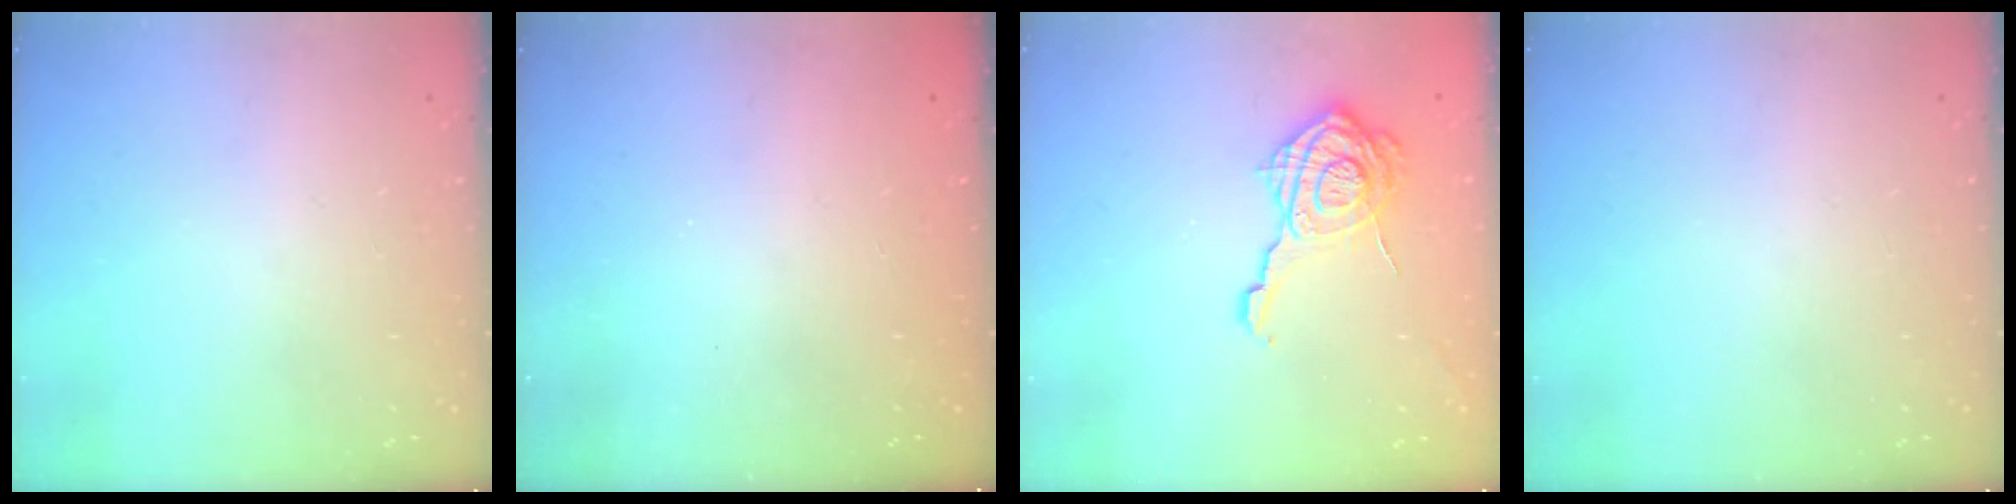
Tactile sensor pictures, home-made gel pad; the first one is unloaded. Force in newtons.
{"total": 2.3, "press": 2.2, "slide": 0.8}
{"total": 16.1, "press": 16.1, "slide": 0.5}
{"total": 0.0}